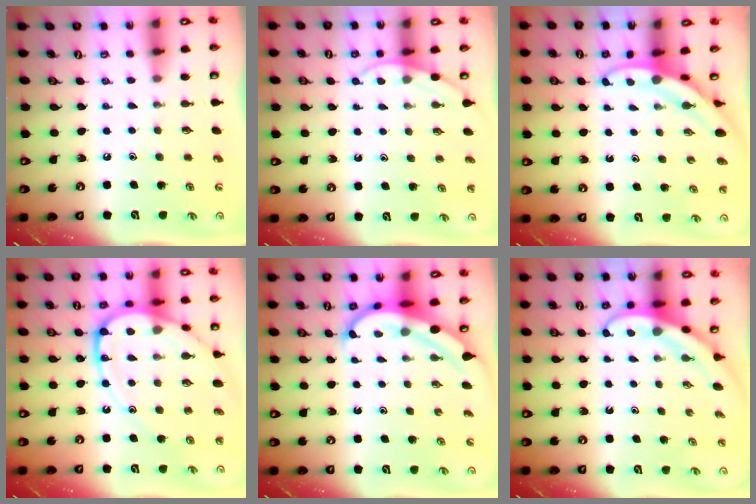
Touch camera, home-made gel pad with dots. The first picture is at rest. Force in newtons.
{"total": 4.6, "press": 4.6, "slide": 0.5}
{"total": 3.5, "press": 3.5, "slide": 0.0}
{"total": 15.1, "press": 15.0, "slide": 1.5}
{"total": 6.2, "press": 6.1, "slide": 1.3}
{"total": 3.7, "press": 3.7, "slide": 0.4}